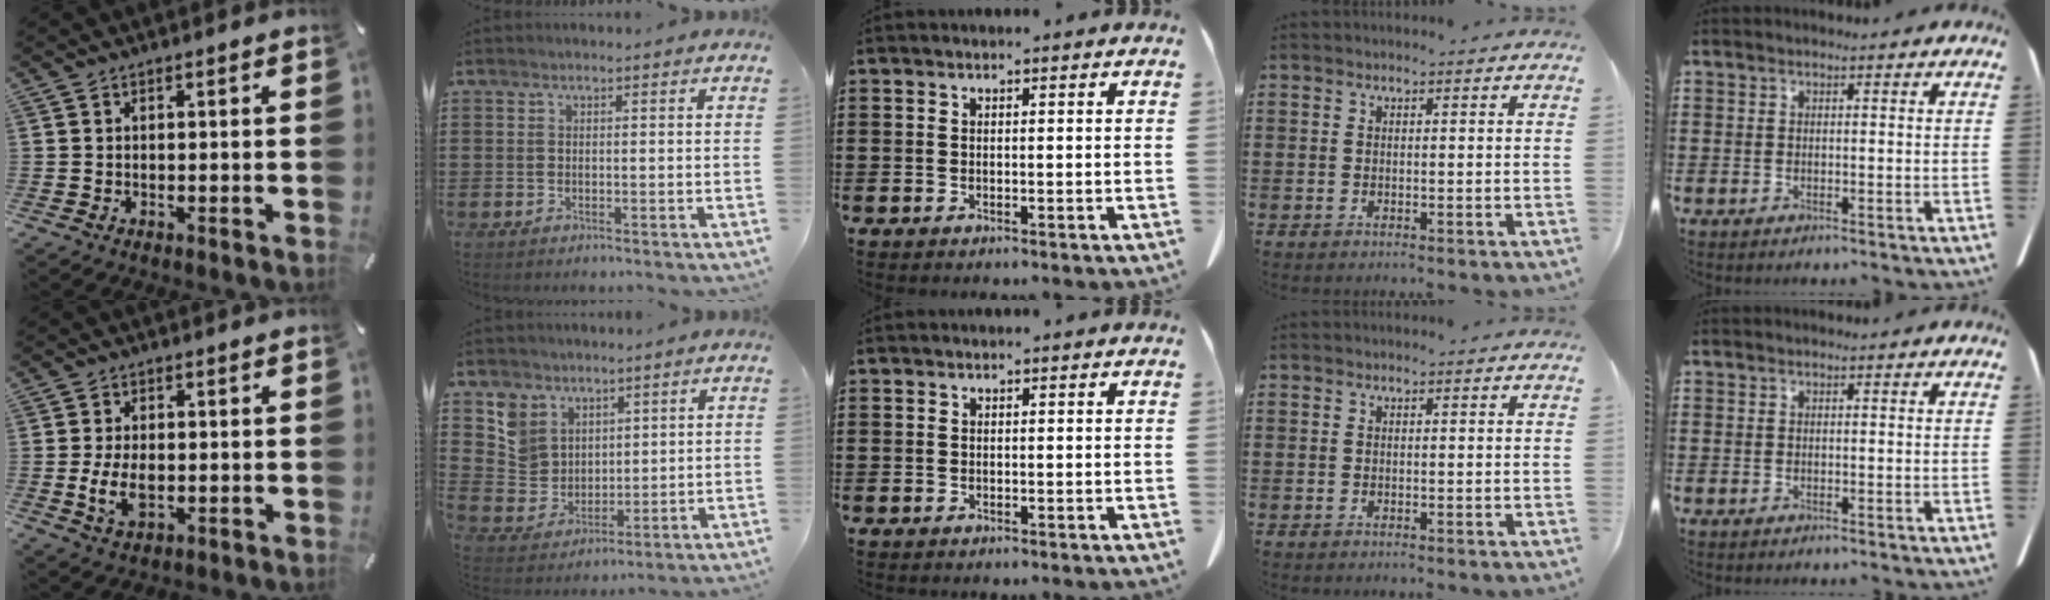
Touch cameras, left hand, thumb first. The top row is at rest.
{"thumb": {"total": 6.3, "force": [-0.6, 3.8, 5.0], "torque": [-0.113, -0.002, -0.013]}, "index": {"total": 6.5, "force": [4.1, 5.1, 0.0], "torque": [-0.037, -0.011, 0.082]}}